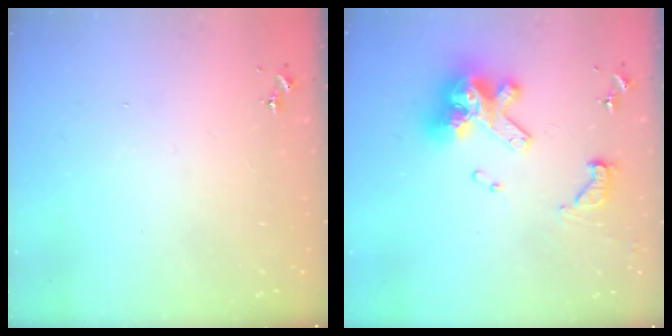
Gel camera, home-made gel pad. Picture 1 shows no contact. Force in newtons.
{"total": 16.9, "press": 16.8, "slide": 1.5}